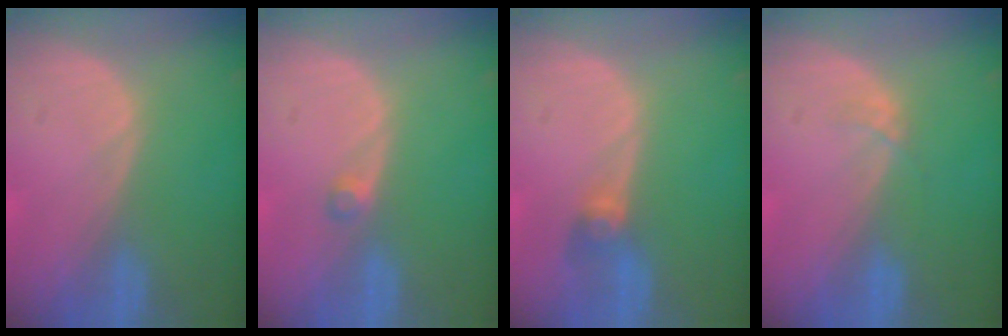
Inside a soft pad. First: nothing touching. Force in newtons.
{"total": 1.5, "press": 1.2, "slide": 0.8}
{"total": 2.7, "press": 2.7, "slide": 0.3}
{"total": 0.9, "press": 0.9, "slide": 0.1}